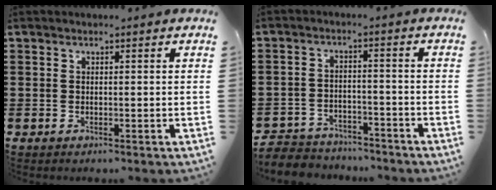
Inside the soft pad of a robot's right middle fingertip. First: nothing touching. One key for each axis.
{"total": 4.0, "fx": -3.9, "fy": 0.9, "fz": -0.2, "tx": -0.009, "ty": 0.004, "tz": -0.087}